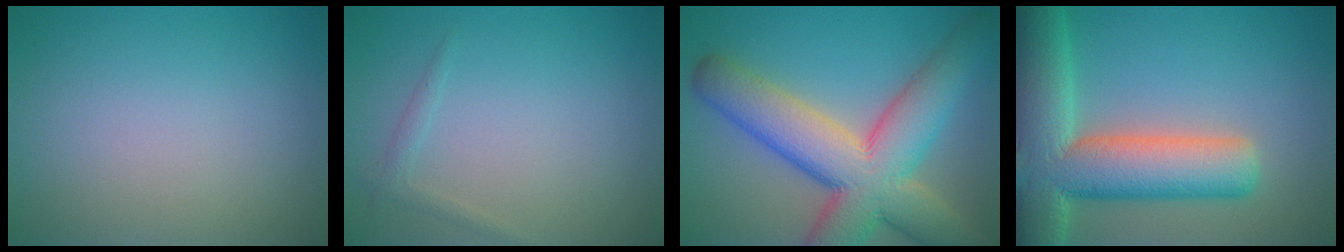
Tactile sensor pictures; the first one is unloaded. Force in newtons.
{"total": 1.0, "press": 1.0, "slide": 0.1}
{"total": 12.0, "press": 11.9, "slide": 0.9}
{"total": 12.4, "press": 12.4, "slide": 1.0}